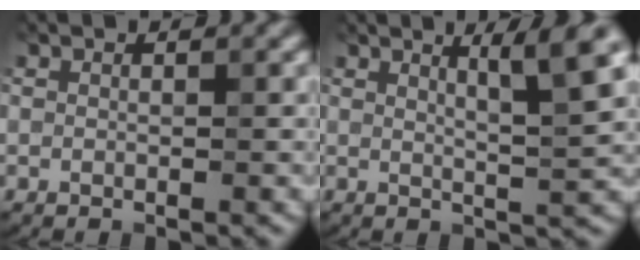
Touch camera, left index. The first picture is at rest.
{"total": 4.9, "force": [2.4, 0.7, 4.3], "torque": [-0.056, 0.000, 0.036]}